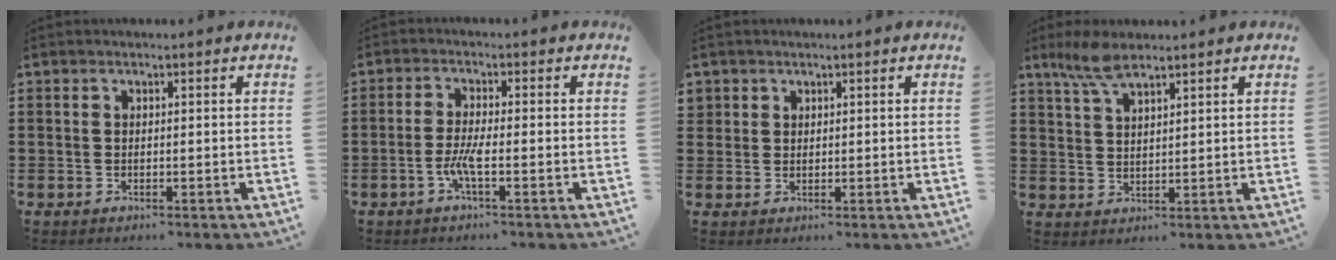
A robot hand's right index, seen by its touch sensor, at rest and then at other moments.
{"total": 3.6, "force": [-1.6, 0.3, 3.2], "torque": [-0.076, -0.009, -0.036]}
{"total": 1.8, "force": [1.2, 1.3, 0.0], "torque": [-0.005, 0.007, 0.024]}
{"total": 5.2, "force": [3.8, 1.4, 3.1], "torque": [-0.071, 0.002, 0.070]}